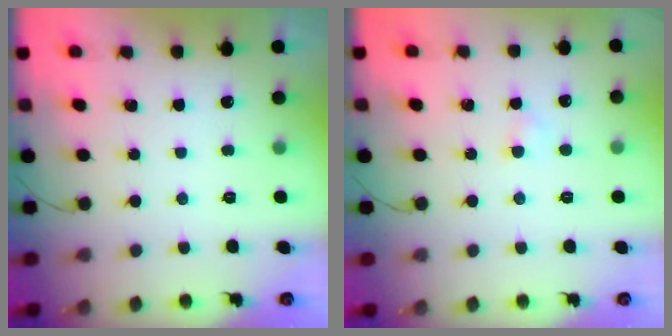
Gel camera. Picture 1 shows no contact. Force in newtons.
{"total": 2.3, "press": 2.1, "slide": 0.8}